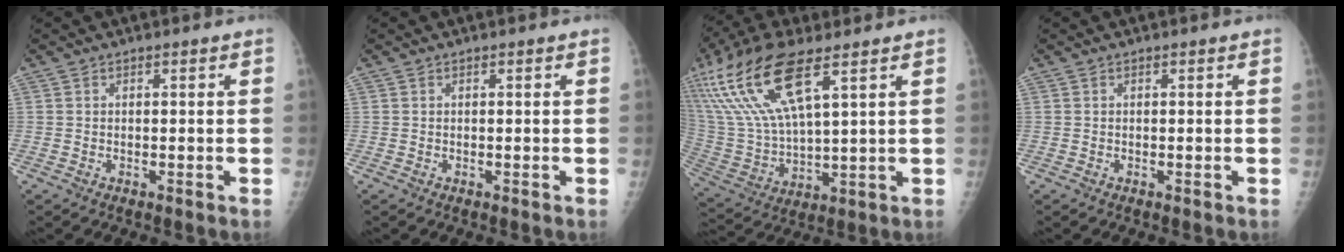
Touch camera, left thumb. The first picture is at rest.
{"total": 0.0}
{"total": 19.5, "force": [10.1, 6.5, 15.3], "torque": [-0.334, -0.023, 0.208]}
{"total": 0.0}